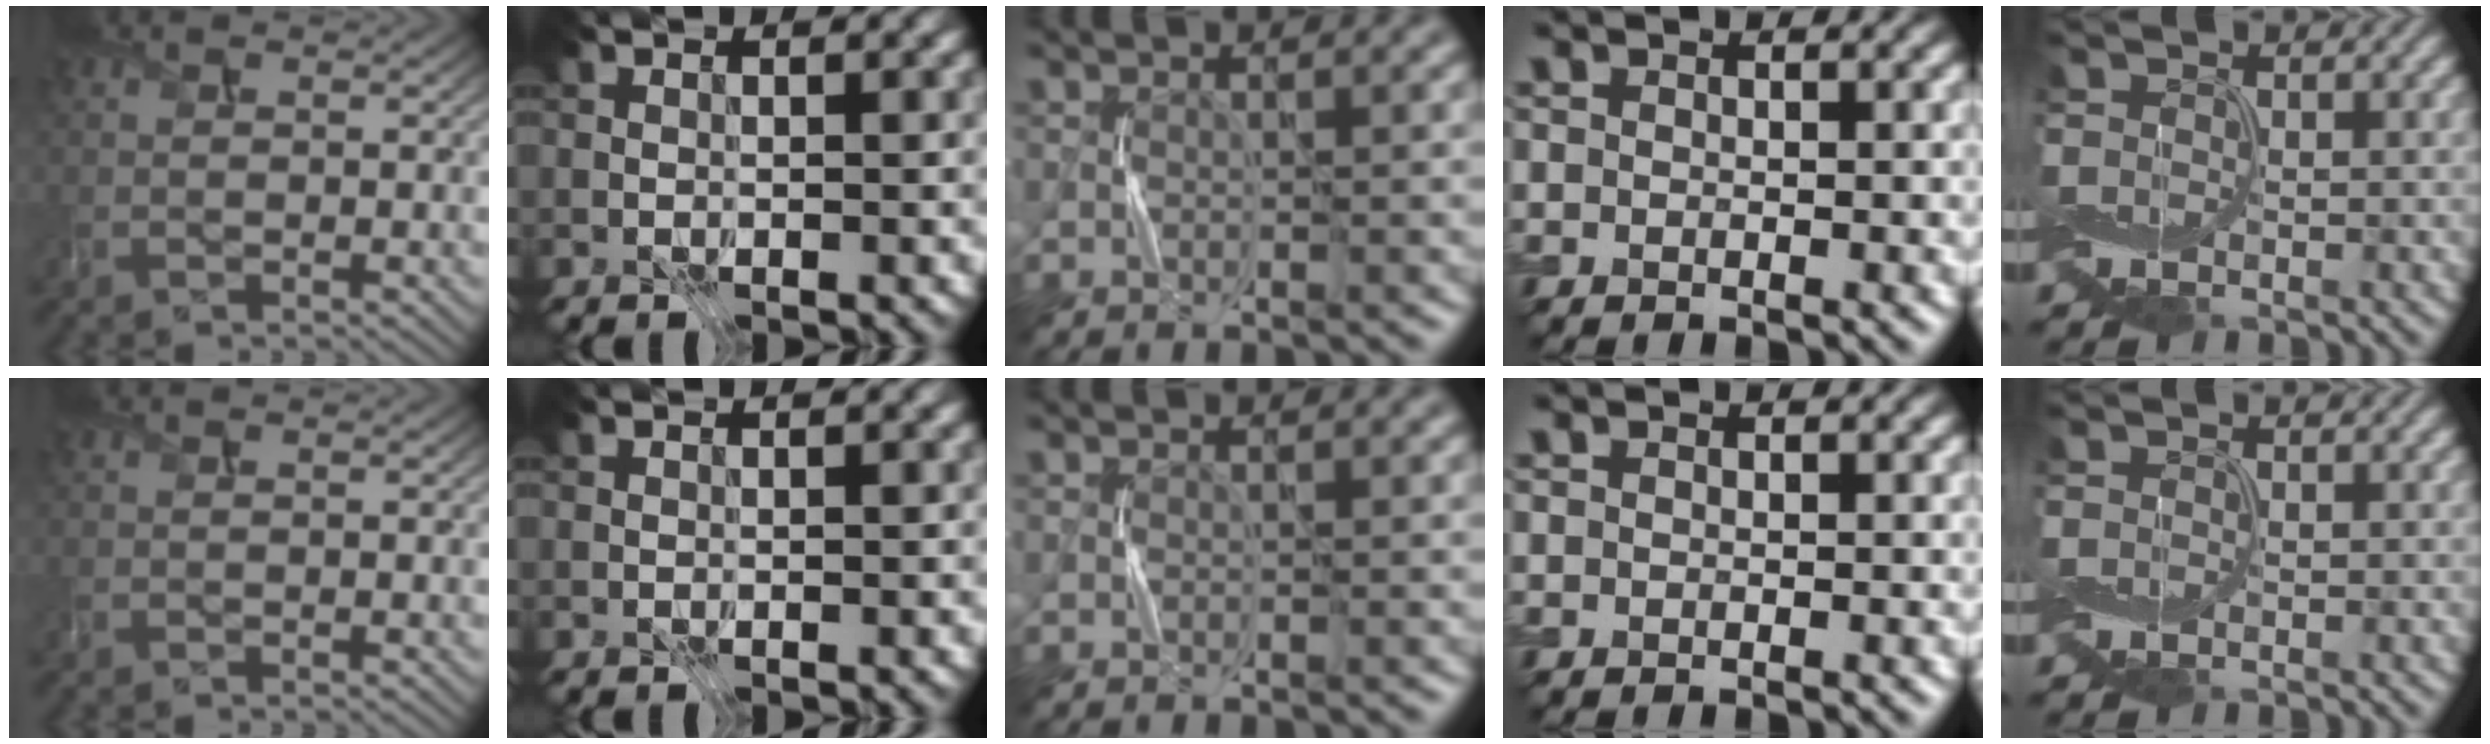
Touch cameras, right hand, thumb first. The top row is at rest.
{}